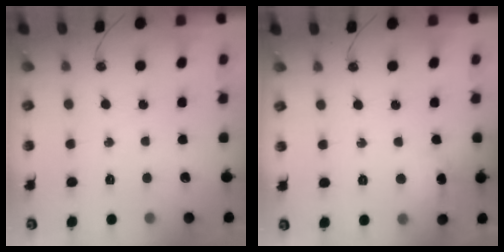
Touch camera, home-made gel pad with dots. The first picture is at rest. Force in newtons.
{"total": 7.2, "press": 7.1, "slide": 0.7}